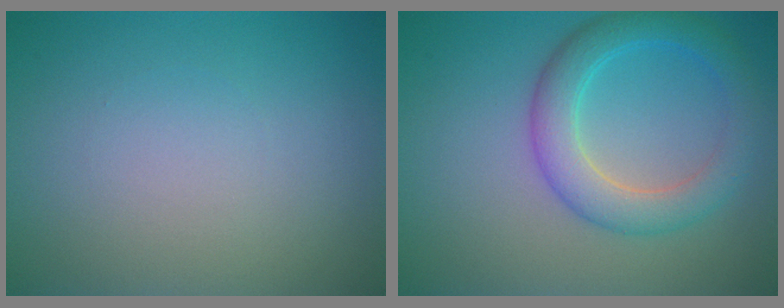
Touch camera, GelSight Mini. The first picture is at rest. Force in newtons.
{"total": 4.7, "press": 4.7, "slide": 0.2}